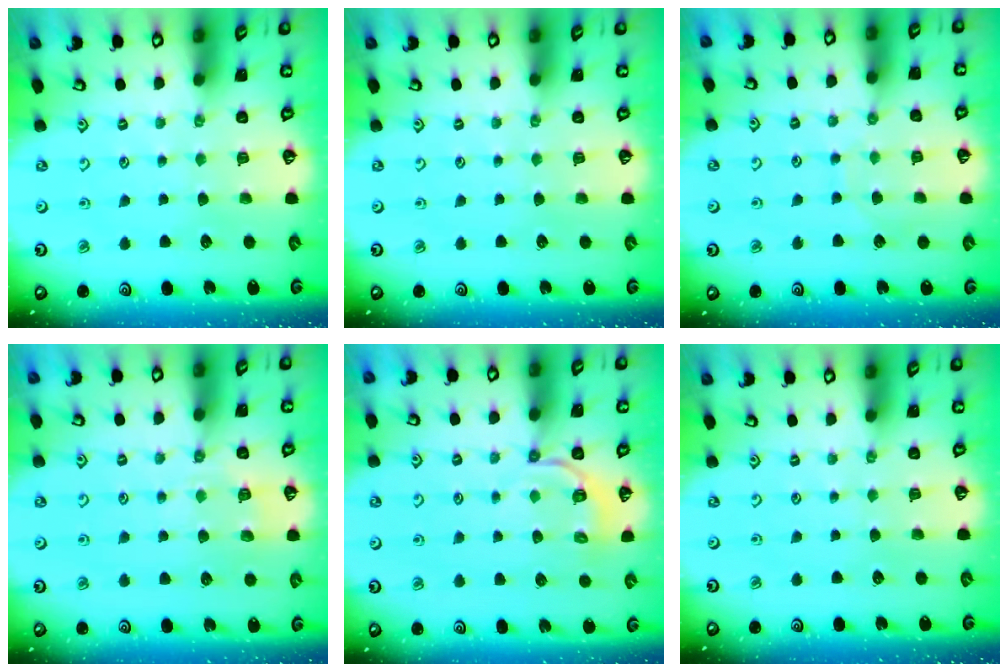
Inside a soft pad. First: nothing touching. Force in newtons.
{"total": 0.0}
{"total": 6.4, "press": 6.4, "slide": 0.2}
{"total": 5.2, "press": 5.1, "slide": 1.0}
{"total": 4.2, "press": 3.8, "slide": 1.8}
{"total": 0.0}